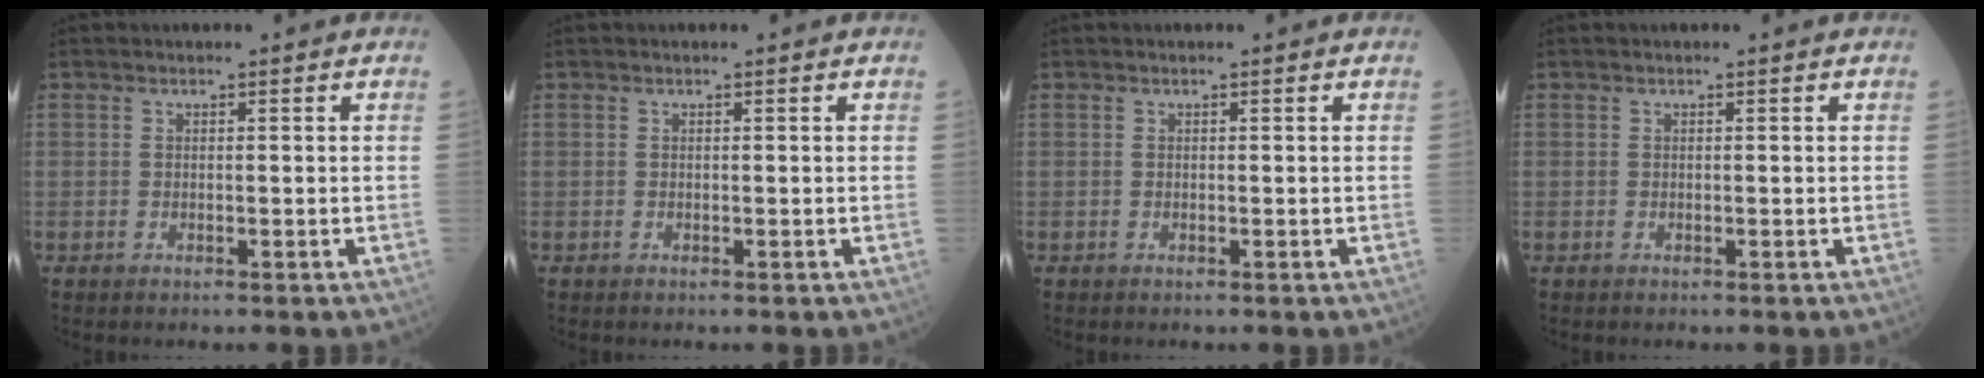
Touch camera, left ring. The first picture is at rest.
{"total": 0.0}
{"total": 0.0}
{"total": 0.0}